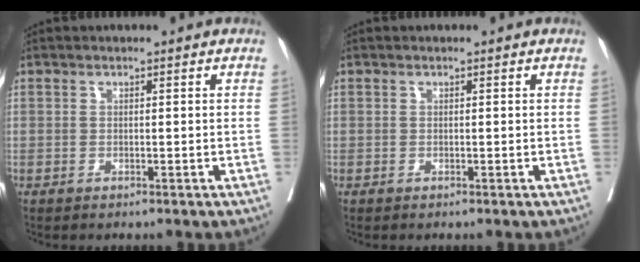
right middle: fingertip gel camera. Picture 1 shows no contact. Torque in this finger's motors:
{"motor_torque": [-0.11, -0.08, 0.00, 0.00]}